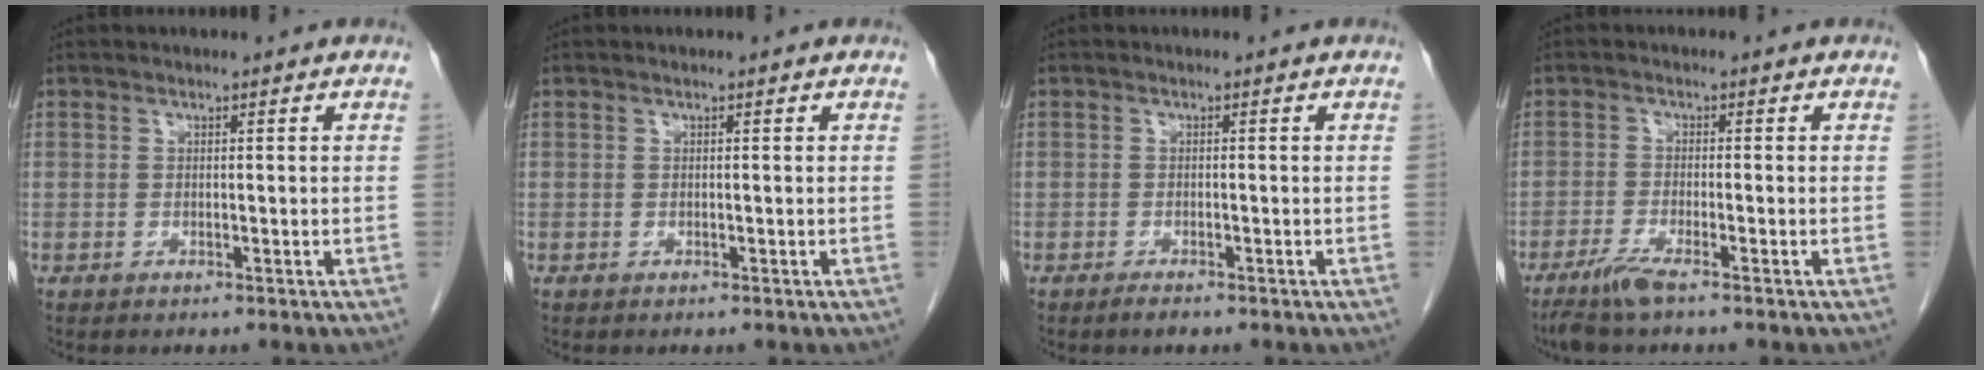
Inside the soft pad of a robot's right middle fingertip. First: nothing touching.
{"total": 0.0}
{"total": 1.2, "force": [-1.0, 0.2, 0.6], "torque": [-0.016, -0.003, -0.015]}
{"total": 3.7, "force": [-2.8, 0.0, 2.5], "torque": [-0.058, -0.010, -0.058]}